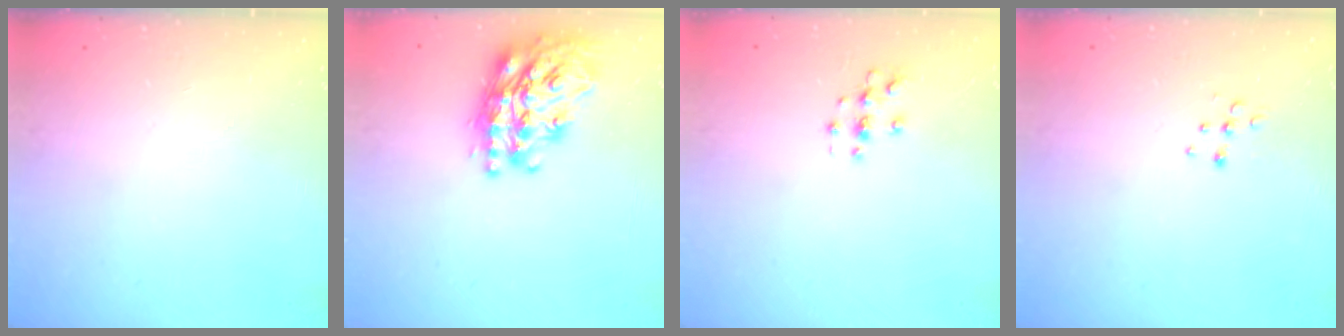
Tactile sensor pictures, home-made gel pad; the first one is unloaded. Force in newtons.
{"total": 23.5, "press": 23.4, "slide": 2.0}
{"total": 3.1, "press": 3.1, "slide": 0.3}
{"total": 6.7, "press": 6.7, "slide": 0.4}